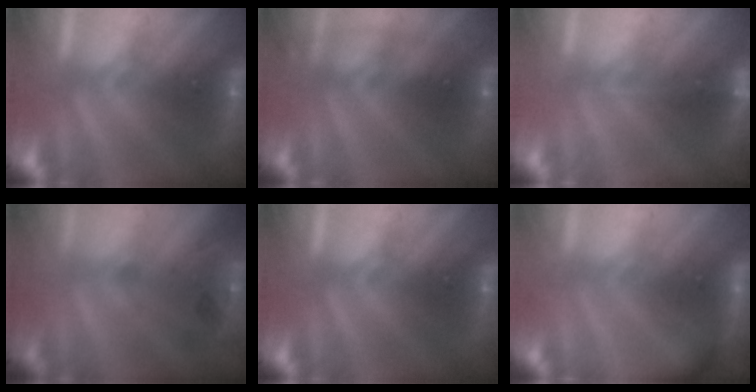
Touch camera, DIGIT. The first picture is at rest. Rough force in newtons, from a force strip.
{"total": 2.7}
{"total": 1.3}
{"total": 2.2}
{"total": 0.0}
{"total": 2.3}